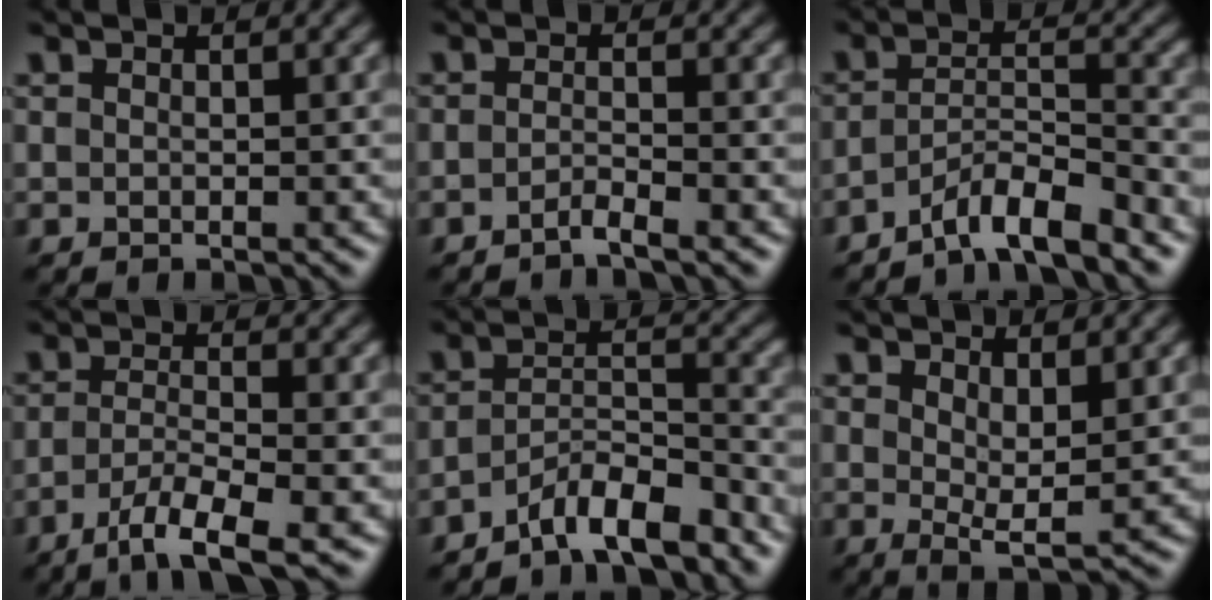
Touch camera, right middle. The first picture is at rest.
{"total": 1.5, "force": [-1.1, 0.2, 1.1], "torque": [-0.016, 0.002, -0.028]}
{"total": 5.1, "force": [-4.1, 0.8, 2.9], "torque": [-0.046, 0.006, -0.075]}
{"total": 4.9, "force": [-2.9, 0.9, 3.9], "torque": [-0.071, -0.006, -0.058]}
{"total": 5.5, "force": [-4.4, 1.3, 3.0], "torque": [-0.048, 0.004, -0.077]}
{"total": 3.5, "force": [1.3, 1.2, 3.0], "torque": [-0.052, -0.010, 0.025]}